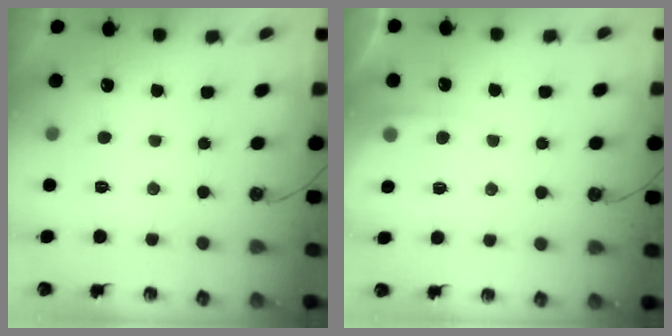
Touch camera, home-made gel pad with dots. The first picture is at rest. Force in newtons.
{"total": 4.3, "press": 4.2, "slide": 0.6}